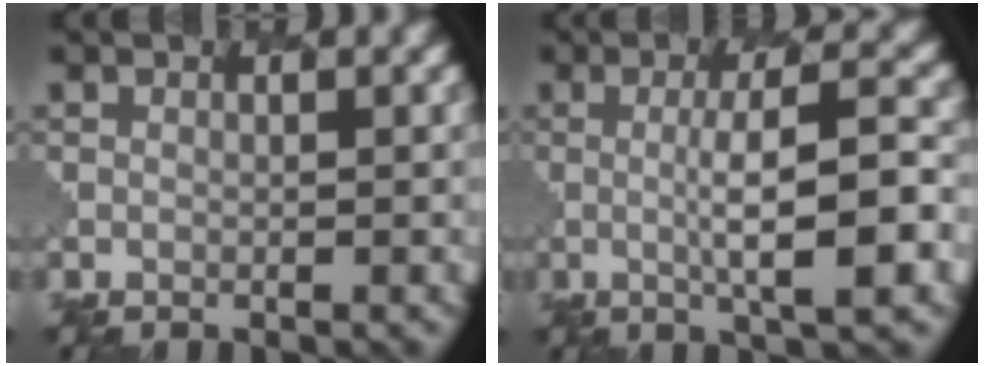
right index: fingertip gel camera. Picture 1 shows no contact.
{"total": 6.6, "force": [0.2, 1.3, 6.5], "torque": [-0.105, 0.003, -0.004]}